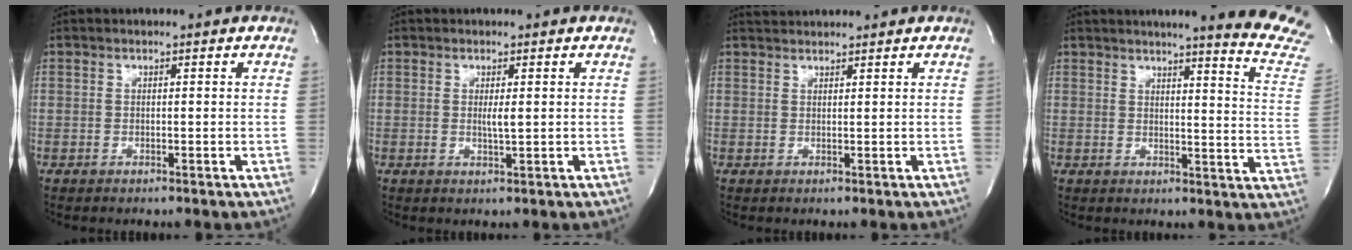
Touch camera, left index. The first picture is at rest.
{"total": 1.7, "force": [0.2, 0.1, 1.6], "torque": [-0.033, -0.002, 0.004]}
{"total": 2.3, "force": [2.3, -0.1, 0.0], "torque": [-0.004, 0.020, 0.045]}
{"total": 16.5, "force": [15.2, -1.2, 6.2], "torque": [-0.076, -0.115, 0.157]}